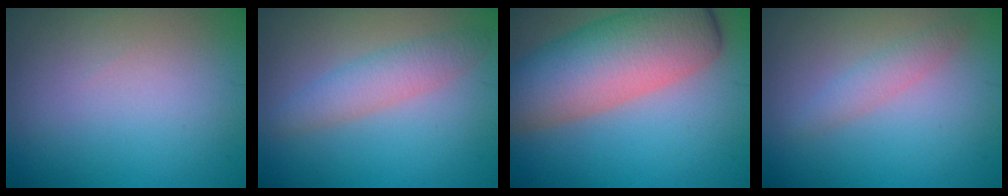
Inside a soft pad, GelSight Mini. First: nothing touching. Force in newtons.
{"total": 2.9, "press": 2.9, "slide": 0.1}
{"total": 9.9, "press": 9.9, "slide": 0.5}
{"total": 1.6, "press": 1.6, "slide": 0.1}